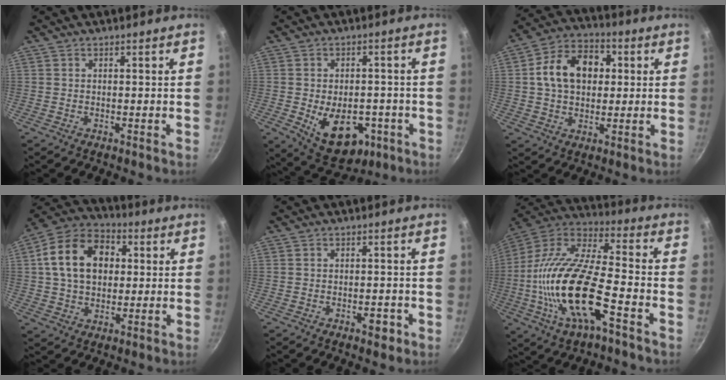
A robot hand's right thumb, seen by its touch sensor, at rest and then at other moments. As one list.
[{"total": 13.2, "force": [-3.9, 8.5, 9.3], "torque": [-0.102, 0.004, -0.036]}, {"total": 13.6, "force": [2.1, 9.8, 9.1], "torque": [-0.122, 0.021, 0.021]}, {"total": 15.7, "force": [2.8, 11.4, 10.4], "torque": [-0.155, 0.024, 0.035]}, {"total": 2.6, "force": [-1.2, 1.3, 1.8], "torque": [-0.017, 0.011, -0.014]}, {"total": 23.1, "force": [-6.9, 8.4, 20.4], "torque": [-0.387, 0.032, -0.145]}]